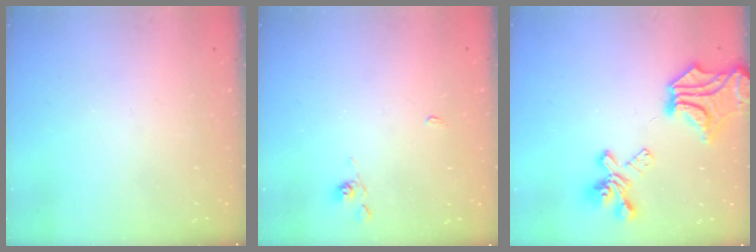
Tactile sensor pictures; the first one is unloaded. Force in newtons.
{"total": 2.6, "press": 2.6, "slide": 0.6}
{"total": 11.0, "press": 10.4, "slide": 3.4}